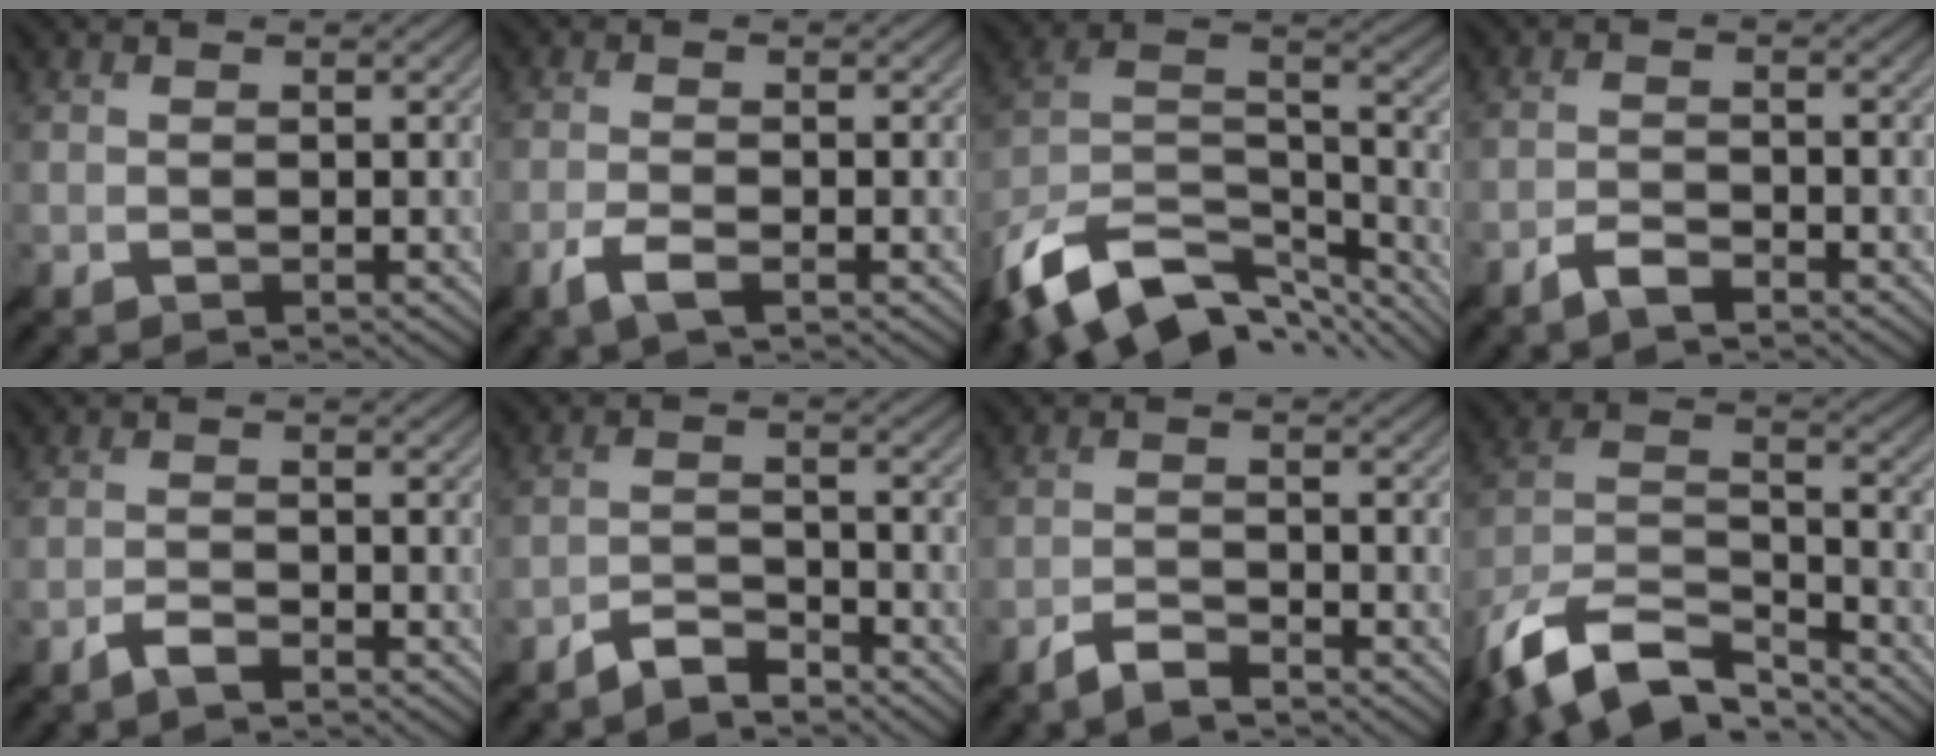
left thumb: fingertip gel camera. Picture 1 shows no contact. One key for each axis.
{"total": 3.1, "fx": -1.7, "fy": 0.7, "fz": 2.5, "tx": -0.048, "ty": 0.002, "tz": -0.041}
{"total": 16.1, "fx": -11.2, "fy": 7.7, "fz": 8.7, "tx": -0.229, "ty": -0.019, "tz": -0.187}
{"total": 2.7, "fx": -2.1, "fy": 0.5, "fz": 1.5, "tx": -0.031, "ty": 0.002, "tz": -0.046}
{"total": 2.2, "fx": -1.8, "fy": 0.4, "fz": 1.3, "tx": -0.026, "ty": 0.003, "tz": -0.039}
{"total": 3.8, "fx": -3.4, "fy": 0.8, "fz": 1.6, "tx": -0.029, "ty": 0.002, "tz": -0.072}
{"total": 3.2, "fx": -2.6, "fy": 0.5, "fz": 1.6, "tx": -0.032, "ty": 0.002, "tz": -0.056}
{"total": 14.1, "fx": -10.8, "fy": 5.0, "fz": 7.6, "tx": -0.172, "ty": -0.008, "tz": -0.207}